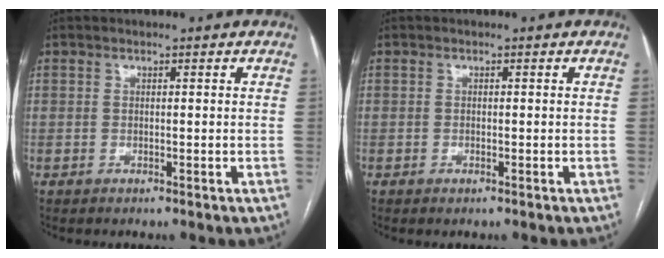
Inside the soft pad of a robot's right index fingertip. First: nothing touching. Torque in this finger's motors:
{"motor_torque": [0.20, -0.14, 0.05, 0.00]}